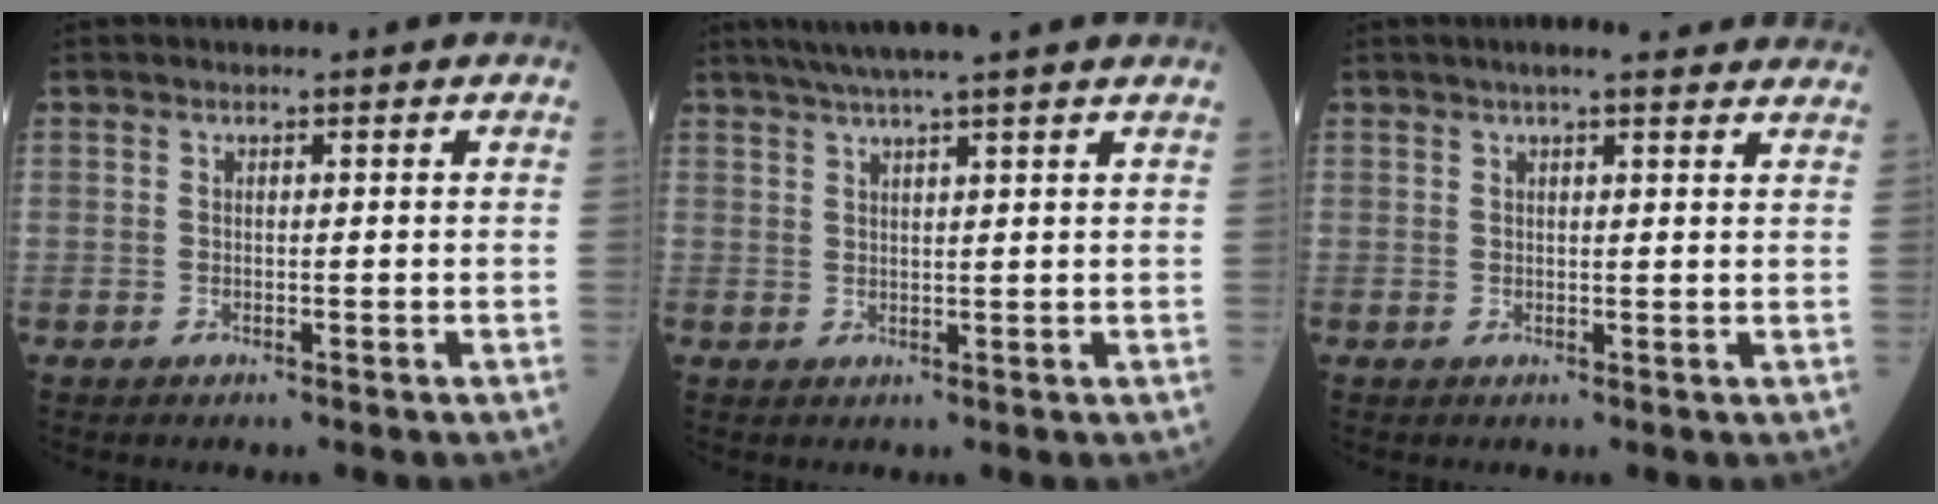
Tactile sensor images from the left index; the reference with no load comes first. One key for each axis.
{"total": 8.1, "fx": 6.6, "fy": -1.1, "fz": 4.6, "tx": -0.070, "ty": 0.028, "tz": 0.089}
{"total": 9.7, "fx": 8.4, "fy": 1.2, "fz": 4.7, "tx": -0.054, "ty": 0.025, "tz": 0.089}